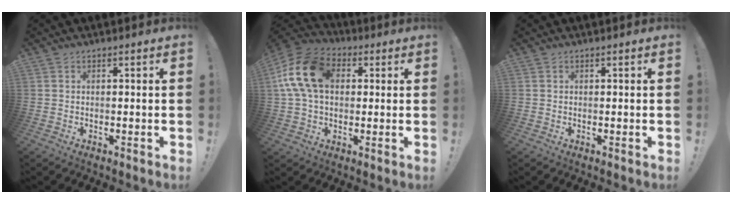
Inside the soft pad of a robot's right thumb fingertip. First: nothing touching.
{"total": 17.0, "force": [3.5, 11.8, 11.7], "torque": [-0.219, 0.010, 0.067]}
{"total": 0.0}